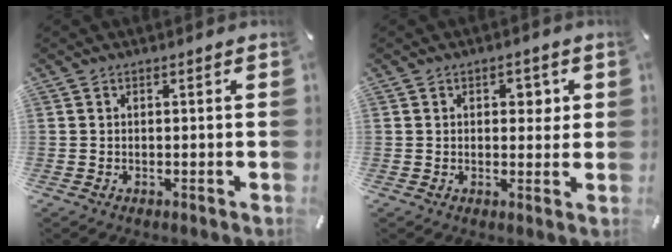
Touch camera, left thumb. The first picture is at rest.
{"total": 3.8, "force": [1.1, 2.3, 2.7], "torque": [-0.019, -0.007, 0.006]}